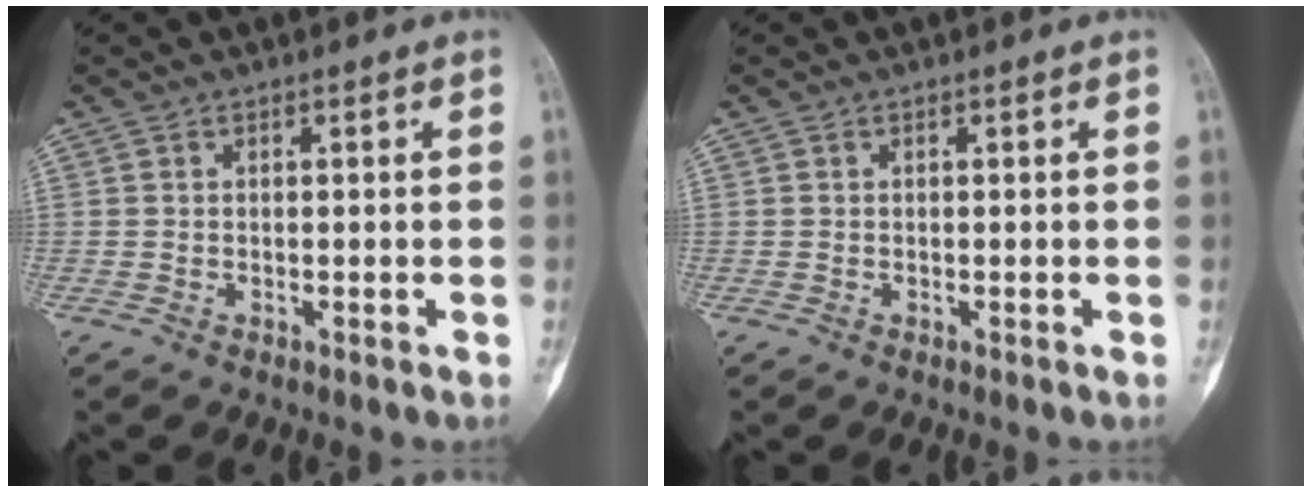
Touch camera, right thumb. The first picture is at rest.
{"total": 0.0}